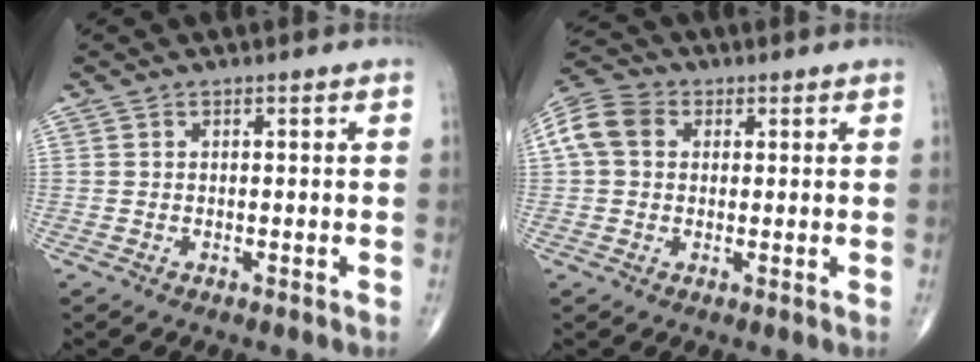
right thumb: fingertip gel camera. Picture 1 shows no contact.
{"total": 8.3, "force": [2.0, 6.1, 5.2], "torque": [-0.113, 0.025, 0.032]}